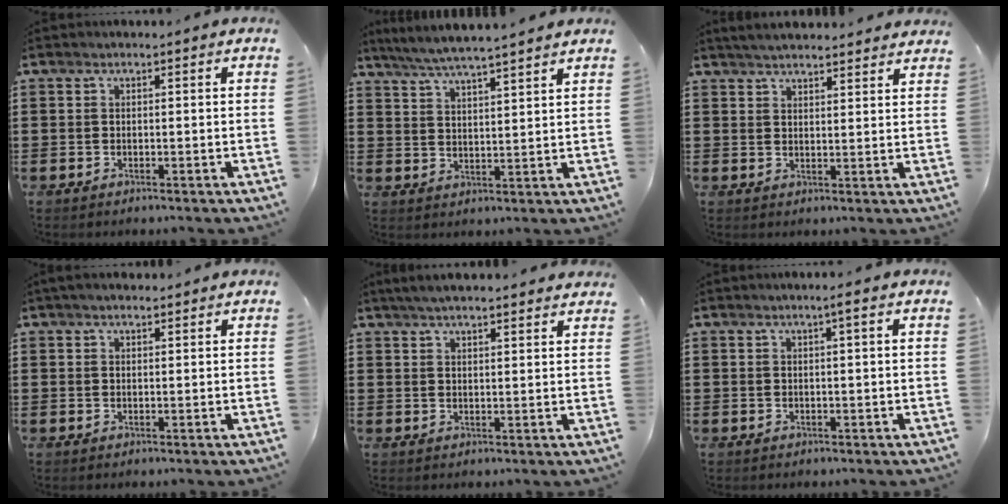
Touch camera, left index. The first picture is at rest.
{"total": 5.1, "force": [4.6, -0.4, 2.0], "torque": [-0.052, -0.021, 0.081]}
{"total": 3.5, "force": [3.5, 0.0, 0.6], "torque": [-0.020, -0.007, 0.065]}
{"total": 1.4, "force": [1.2, 0.5, 0.6], "torque": [-0.013, 0.004, 0.021]}
{"total": 3.6, "force": [3.3, 0.1, 1.3], "torque": [-0.033, 0.000, 0.062]}
{"total": 1.2, "force": [0.5, -0.1, 1.1], "torque": [-0.019, 0.000, 0.009]}